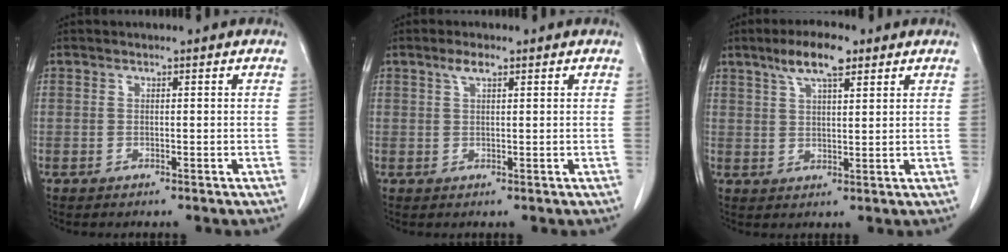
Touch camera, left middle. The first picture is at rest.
{"total": 2.0, "force": [1.2, 0.5, 1.5], "torque": [-0.033, 0.007, 0.024]}
{"total": 6.7, "force": [4.3, 1.6, 4.9], "torque": [-0.094, 0.011, 0.076]}